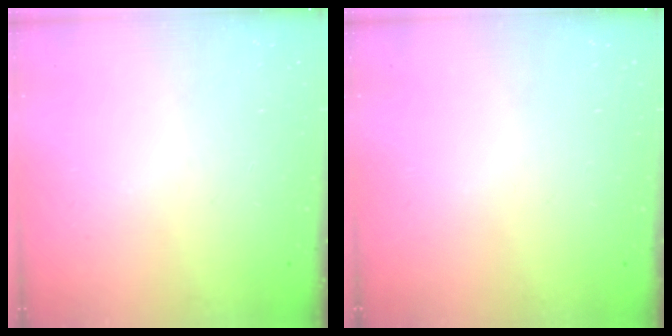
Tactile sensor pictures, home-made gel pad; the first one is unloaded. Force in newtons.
{"total": 0.0}